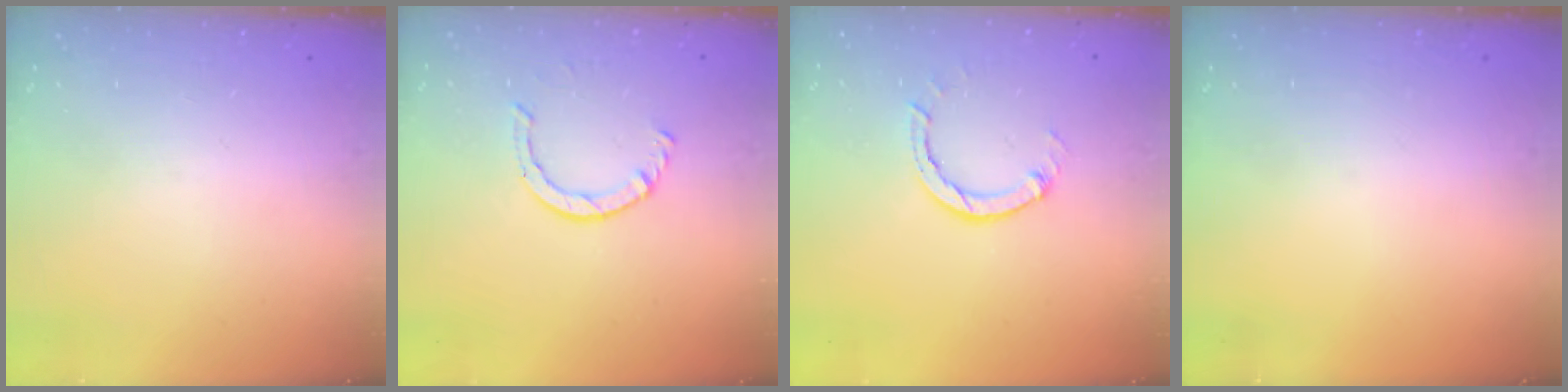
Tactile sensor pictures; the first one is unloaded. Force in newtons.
{"total": 2.9, "press": 2.9, "slide": 0.4}
{"total": 2.7, "press": 2.7, "slide": 0.3}
{"total": 0.0}